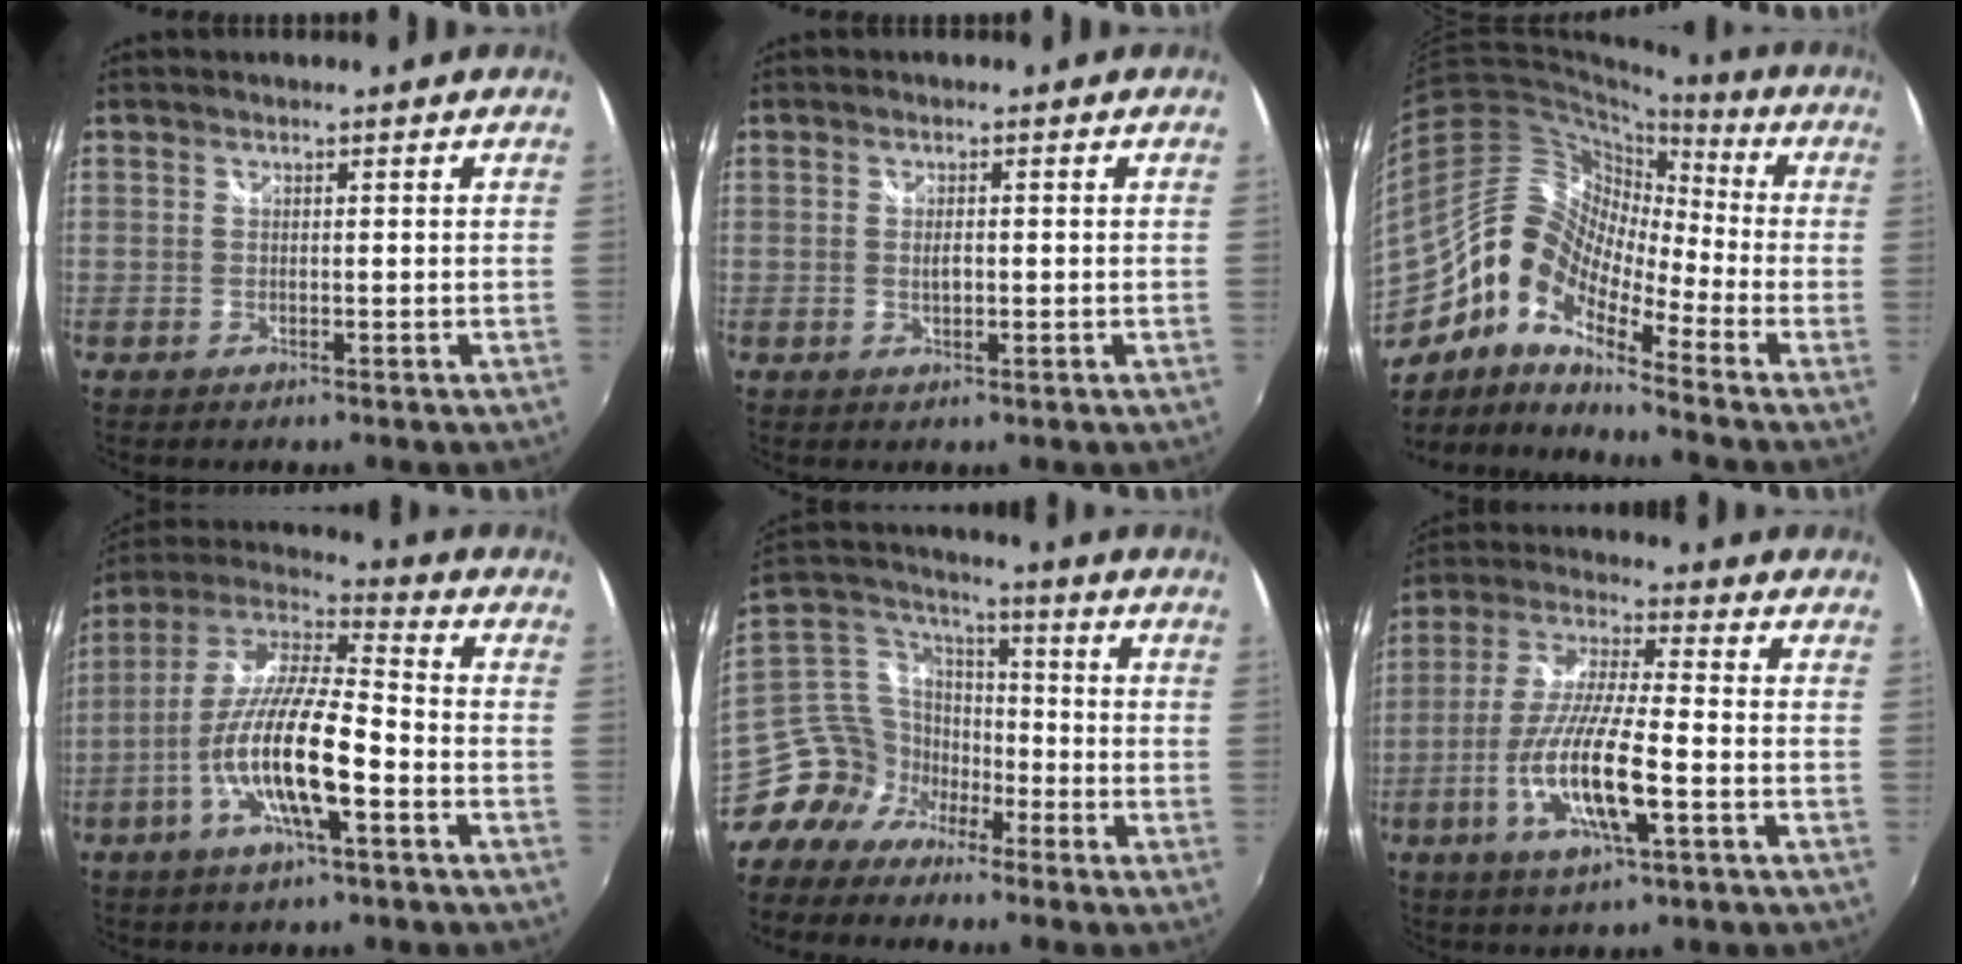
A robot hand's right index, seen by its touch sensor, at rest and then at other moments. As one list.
[{"total": 1.7, "force": [-0.2, 0.8, 1.5], "torque": [-0.025, 0.000, -0.003]}, {"total": 14.6, "force": [-6.9, 7.5, 10.5], "torque": [-0.183, 0.015, -0.154]}, {"total": 15.5, "force": [-5.7, 3.3, 14.0], "torque": [-0.273, -0.009, -0.111]}, {"total": 15.8, "force": [-11.2, 9.8, 5.4], "torque": [-0.131, 0.026, -0.206]}, {"total": 14.1, "force": [-4.8, 2.7, 13.0], "torque": [-0.269, -0.014, -0.090]}]